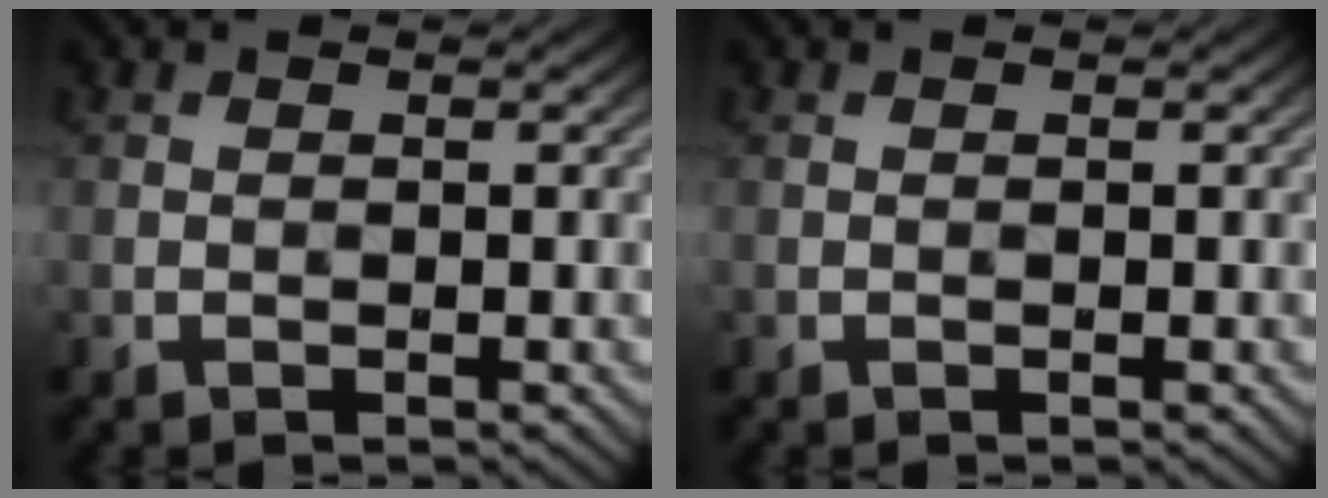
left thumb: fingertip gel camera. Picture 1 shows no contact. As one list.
[{"total": 0.0}]